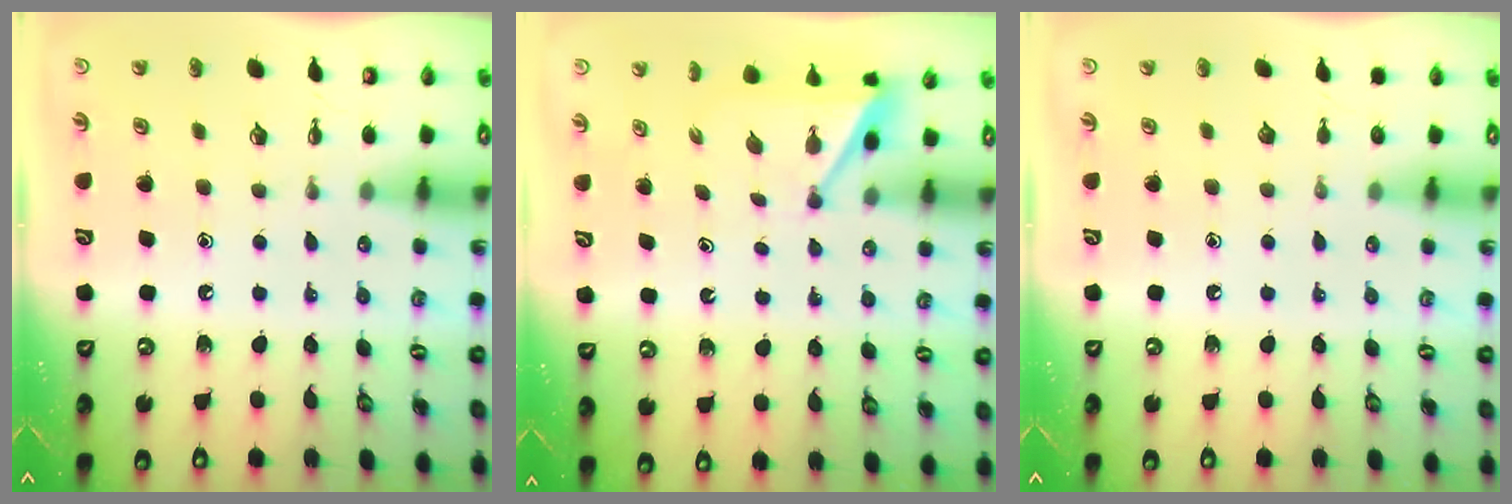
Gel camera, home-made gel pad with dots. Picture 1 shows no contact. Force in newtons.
{"total": 4.8, "press": 4.8, "slide": 0.3}
{"total": 0.0}